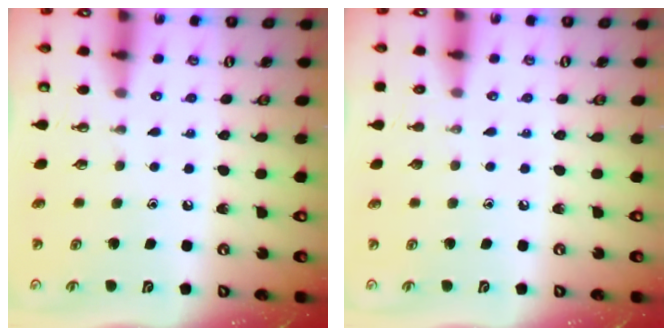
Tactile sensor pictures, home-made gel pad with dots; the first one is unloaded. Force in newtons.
{"total": 0.0}